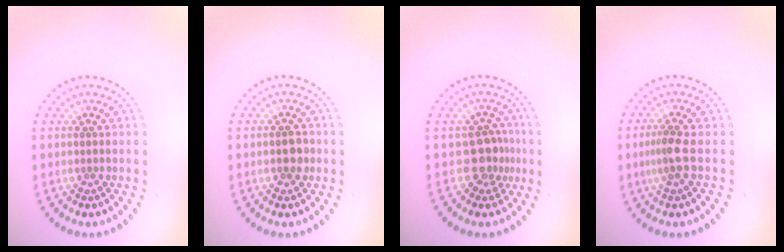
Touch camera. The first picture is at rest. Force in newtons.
{"total": 1.6, "press": 1.6, "slide": 0.2}
{"total": 2.7, "press": 2.2, "slide": 1.7}
{"total": 2.1, "press": 1.6, "slide": 1.4}